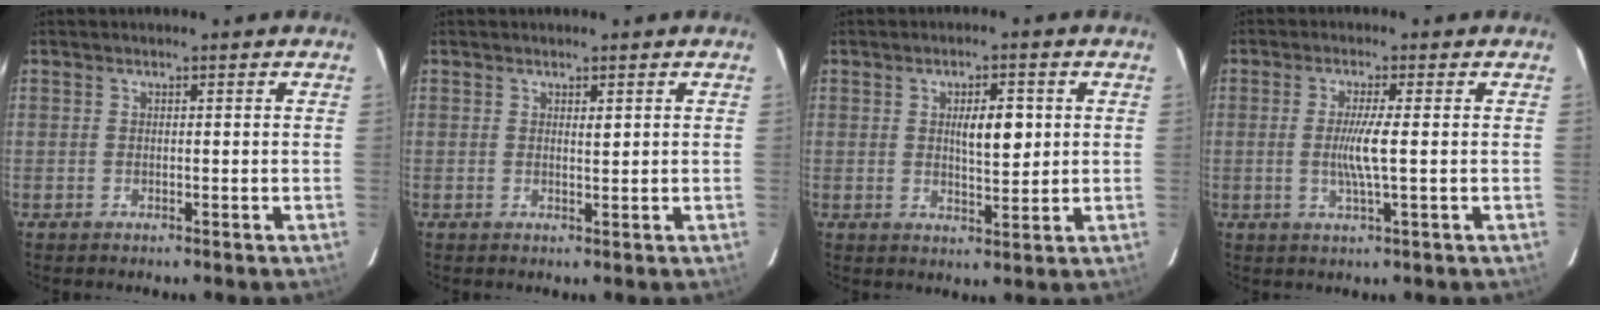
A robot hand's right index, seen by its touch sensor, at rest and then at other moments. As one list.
[{"total": 0.8, "force": [0.4, 0.2, 0.6], "torque": [-0.014, -0.004, 0.008]}, {"total": 5.3, "force": [1.1, 1.7, 4.9], "torque": [-0.076, 0.002, 0.020]}, {"total": 4.5, "force": [-0.1, -0.4, 4.5], "torque": [-0.092, -0.009, -0.004]}]